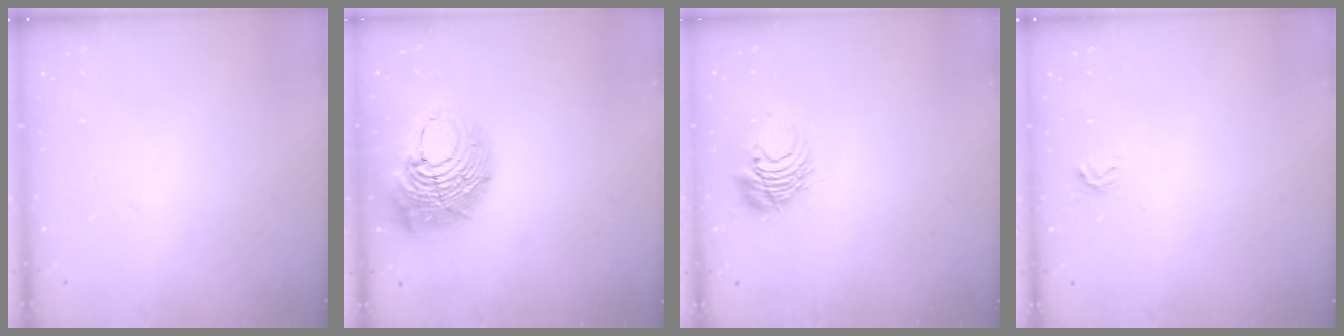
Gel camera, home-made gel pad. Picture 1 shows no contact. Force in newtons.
{"total": 15.6, "press": 15.4, "slide": 2.1}
{"total": 8.2, "press": 8.2, "slide": 0.8}
{"total": 2.7, "press": 2.7, "slide": 0.4}